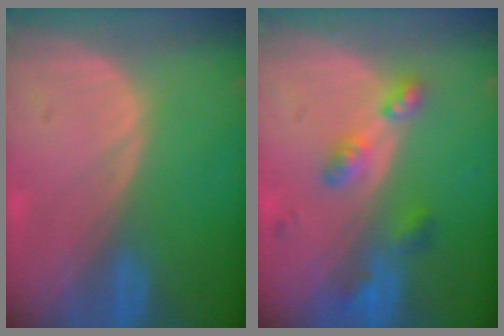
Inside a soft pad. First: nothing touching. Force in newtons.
{"total": 5.3, "press": 4.8, "slide": 2.2}